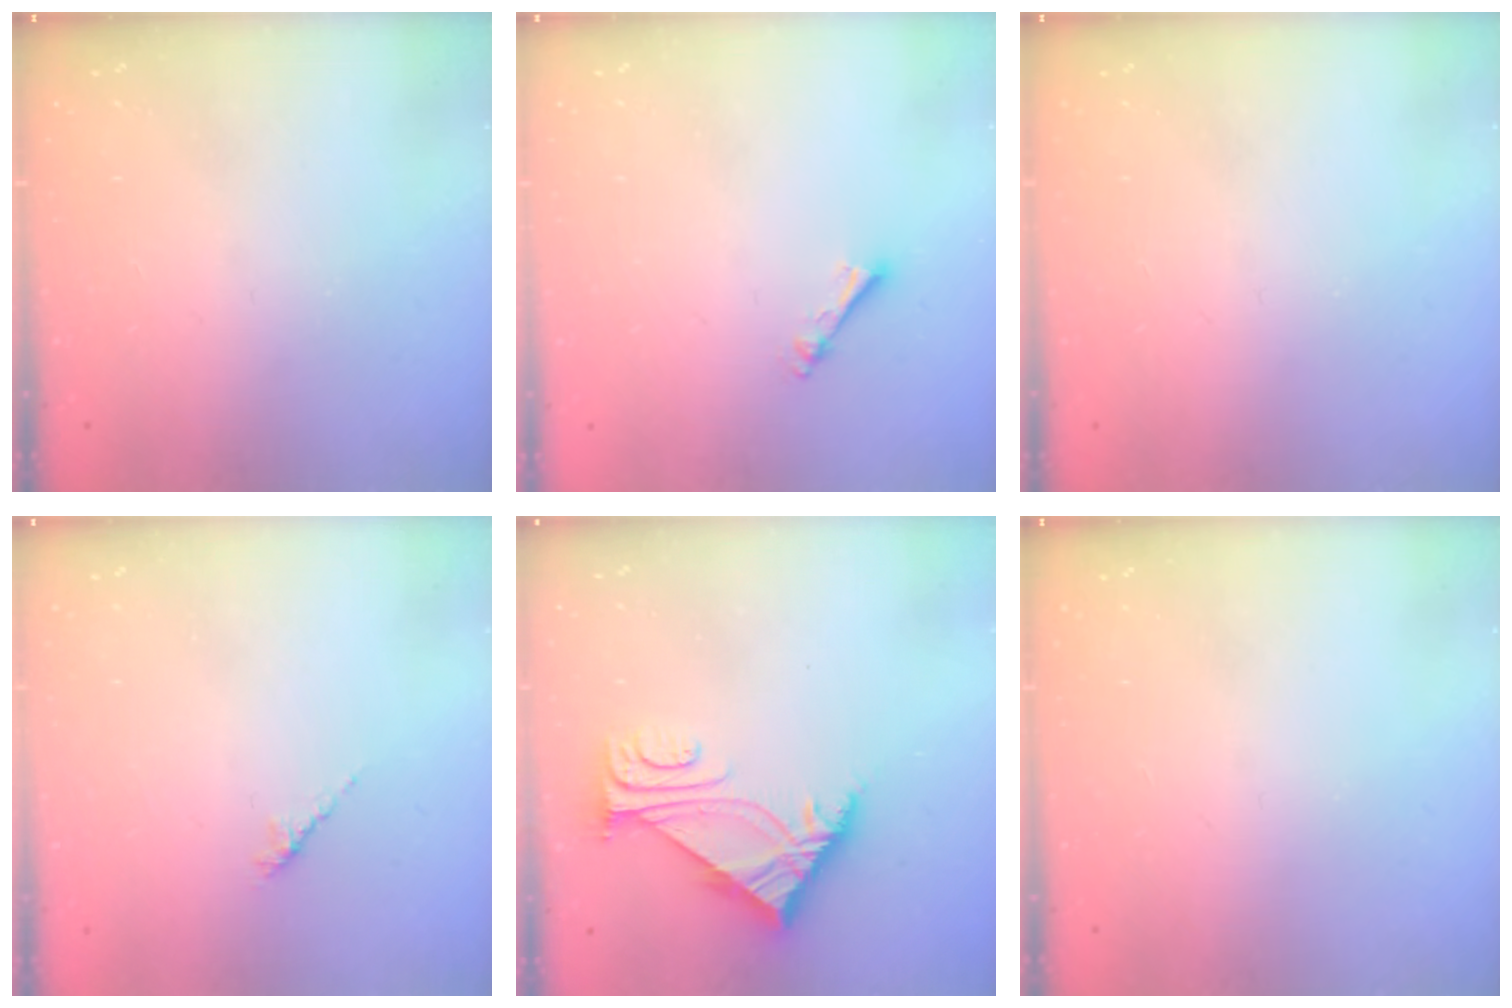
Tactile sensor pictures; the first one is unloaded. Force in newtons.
{"total": 2.5, "press": 2.5, "slide": 0.4}
{"total": 0.0}
{"total": 2.6, "press": 2.4, "slide": 0.7}
{"total": 6.2, "press": 6.2, "slide": 0.7}
{"total": 0.0}